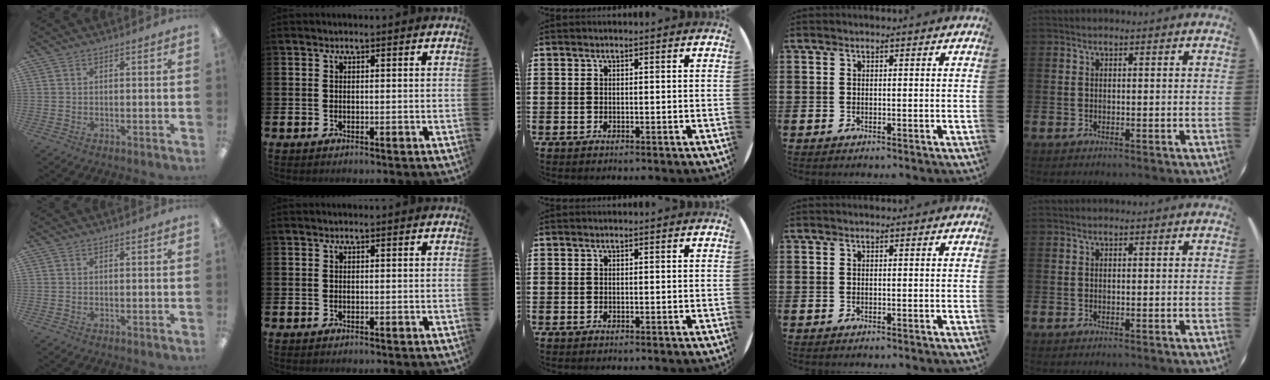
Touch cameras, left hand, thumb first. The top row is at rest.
{}